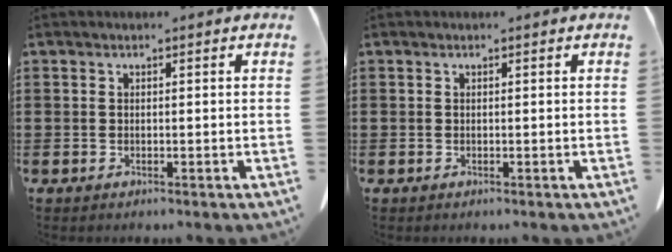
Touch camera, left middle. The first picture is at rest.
{"total": 0.0}